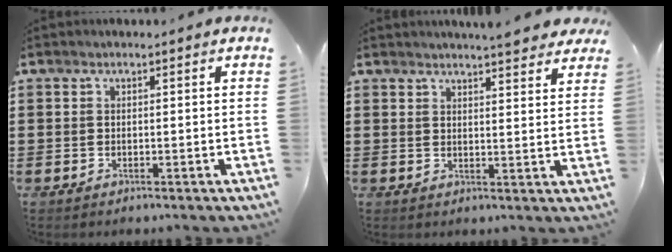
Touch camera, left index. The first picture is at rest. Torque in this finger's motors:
{"motor_torque": [2.14, 0.00, 0.51, 0.06]}